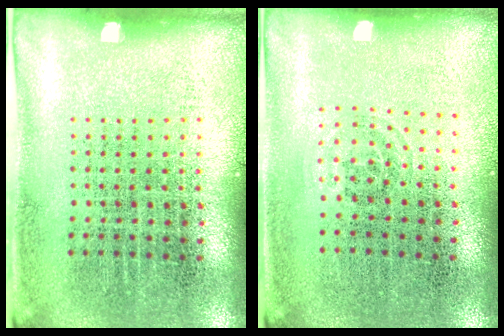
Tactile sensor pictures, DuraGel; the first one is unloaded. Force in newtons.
{"total": 0.7, "press": 0.5, "slide": 0.5}